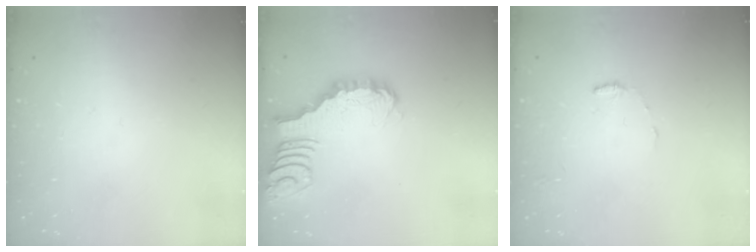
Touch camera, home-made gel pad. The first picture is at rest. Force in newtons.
{"total": 2.7, "press": 2.7, "slide": 0.4}
{"total": 5.9, "press": 5.9, "slide": 0.3}